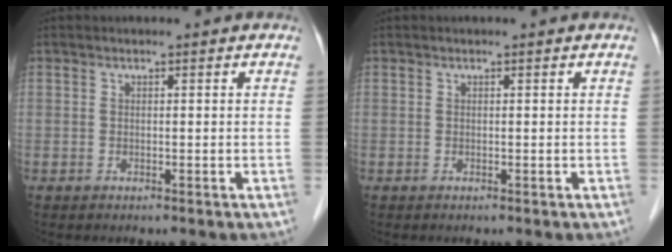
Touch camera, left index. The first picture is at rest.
{"total": 0.0}